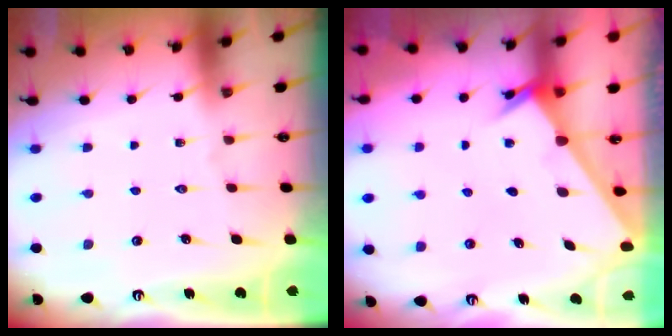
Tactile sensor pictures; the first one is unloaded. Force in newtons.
{"total": 2.4, "press": 2.4, "slide": 0.2}